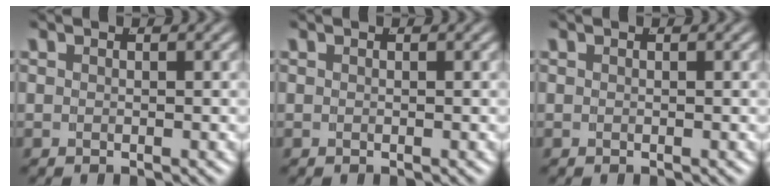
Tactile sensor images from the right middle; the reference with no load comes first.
{"total": 0.0}
{"total": 0.0}